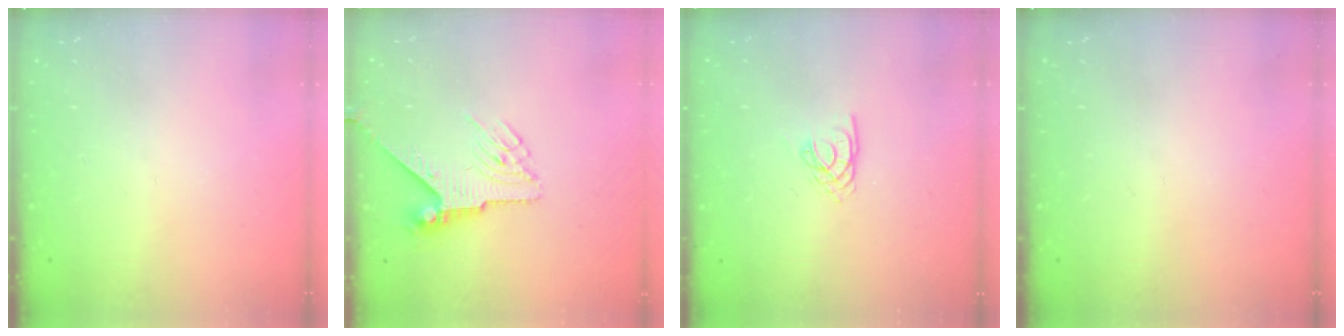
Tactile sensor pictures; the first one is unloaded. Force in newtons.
{"total": 6.0, "press": 6.0, "slide": 0.7}
{"total": 3.1, "press": 3.1, "slide": 0.2}
{"total": 0.0}